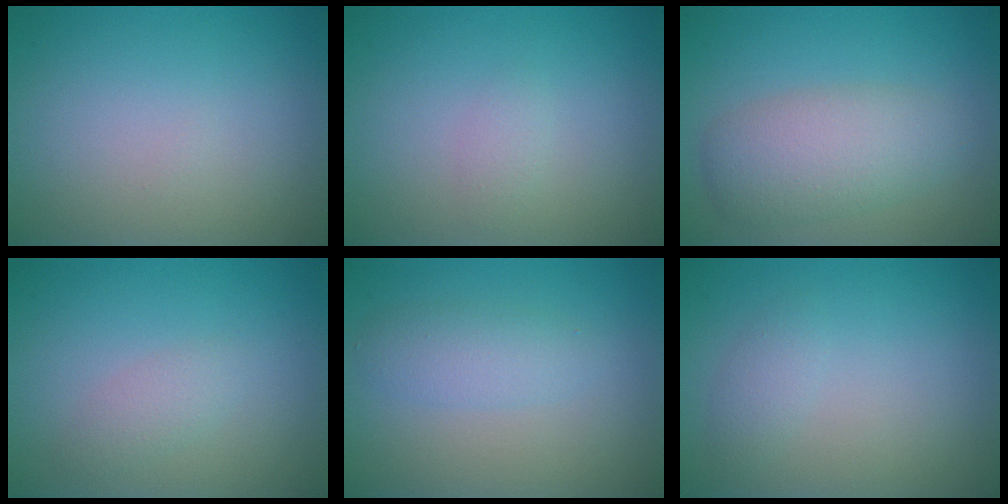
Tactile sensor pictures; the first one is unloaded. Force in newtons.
{"total": 0.8, "press": 0.8, "slide": 0.0}
{"total": 4.7, "press": 4.7, "slide": 0.2}
{"total": 1.4, "press": 1.4, "slide": 0.1}
{"total": 2.3, "press": 2.3, "slide": 0.2}
{"total": 2.3, "press": 2.3, "slide": 0.2}